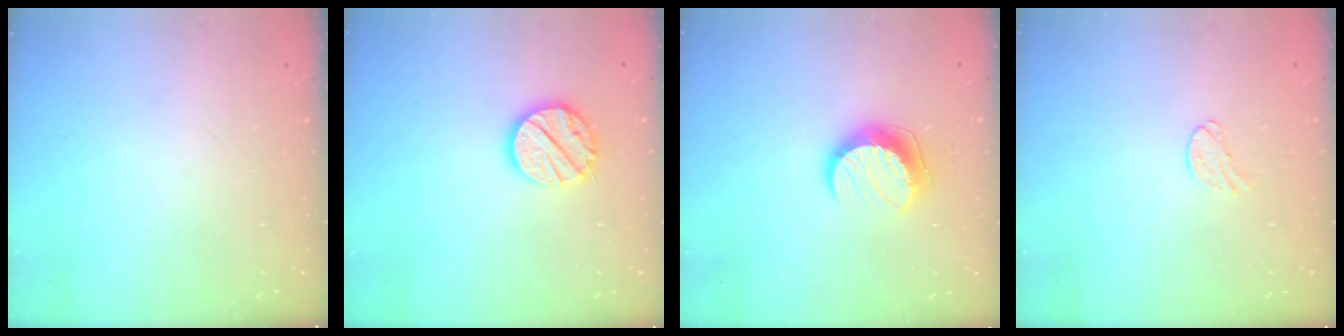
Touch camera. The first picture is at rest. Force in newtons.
{"total": 12.6, "press": 12.6, "slide": 0.8}
{"total": 10.3, "press": 10.3, "slide": 0.3}
{"total": 5.6, "press": 5.6, "slide": 0.5}